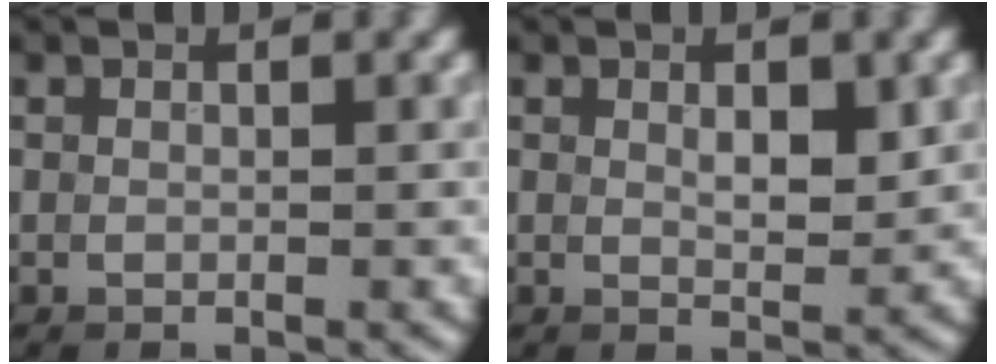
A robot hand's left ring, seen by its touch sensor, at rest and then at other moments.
{"total": 2.0, "force": [0.7, 0.7, 1.7], "torque": [-0.025, -0.003, 0.013]}